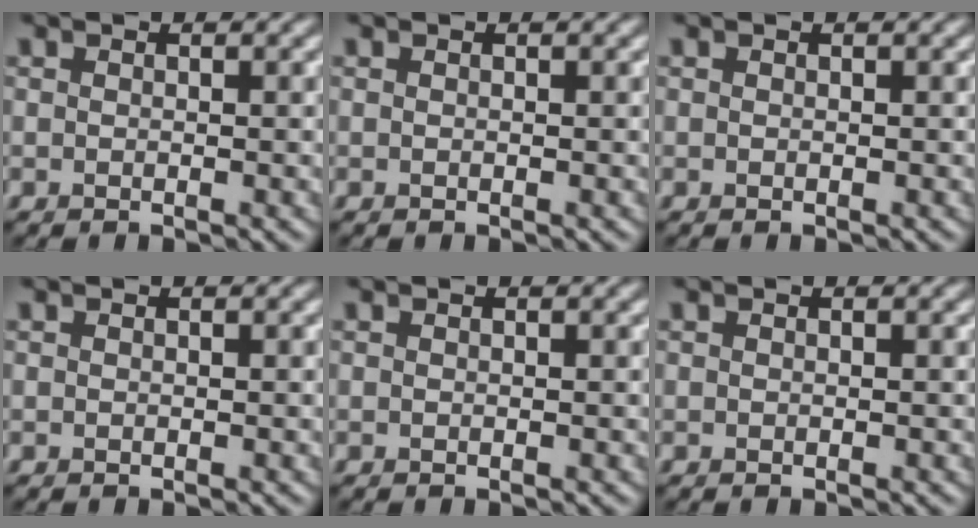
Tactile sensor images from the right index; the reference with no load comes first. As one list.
[{"total": 0.0}, {"total": 0.0}, {"total": 0.0}, {"total": 0.0}, {"total": 0.0}]